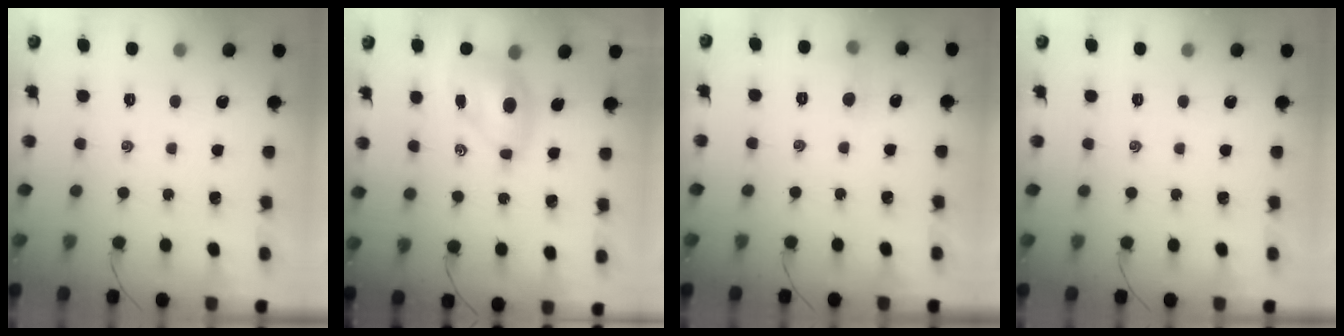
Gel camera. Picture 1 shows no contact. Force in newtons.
{"total": 6.9, "press": 6.7, "slide": 1.5}
{"total": 4.3, "press": 4.0, "slide": 1.4}
{"total": 0.0}